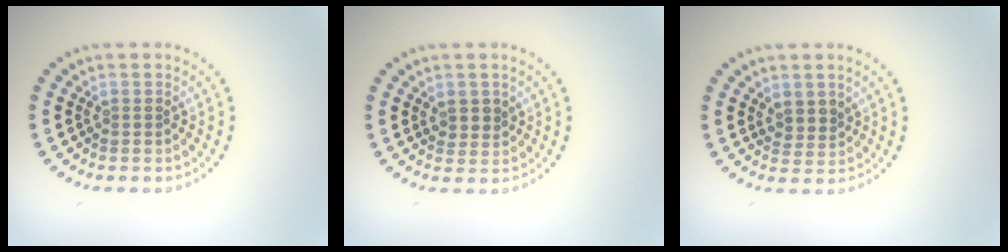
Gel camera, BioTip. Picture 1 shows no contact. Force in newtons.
{"total": 1.7, "press": 1.4, "slide": 0.9}
{"total": 1.9, "press": 1.4, "slide": 1.2}